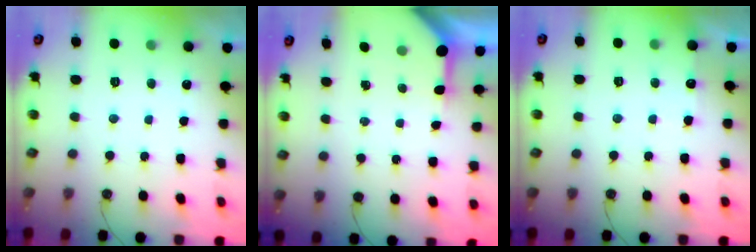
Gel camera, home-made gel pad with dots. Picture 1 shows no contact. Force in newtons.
{"total": 3.2, "press": 3.2, "slide": 0.4}
{"total": 3.8, "press": 3.8, "slide": 0.6}